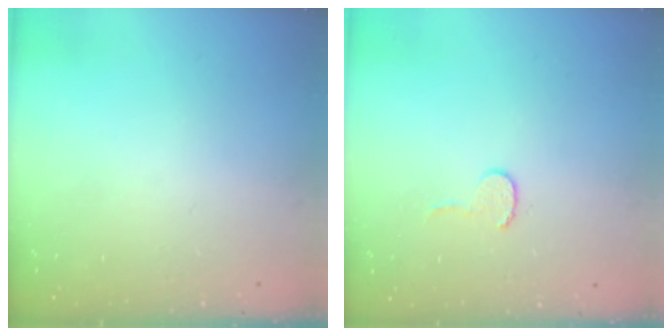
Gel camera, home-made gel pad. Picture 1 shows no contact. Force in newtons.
{"total": 4.5, "press": 4.4, "slide": 0.4}